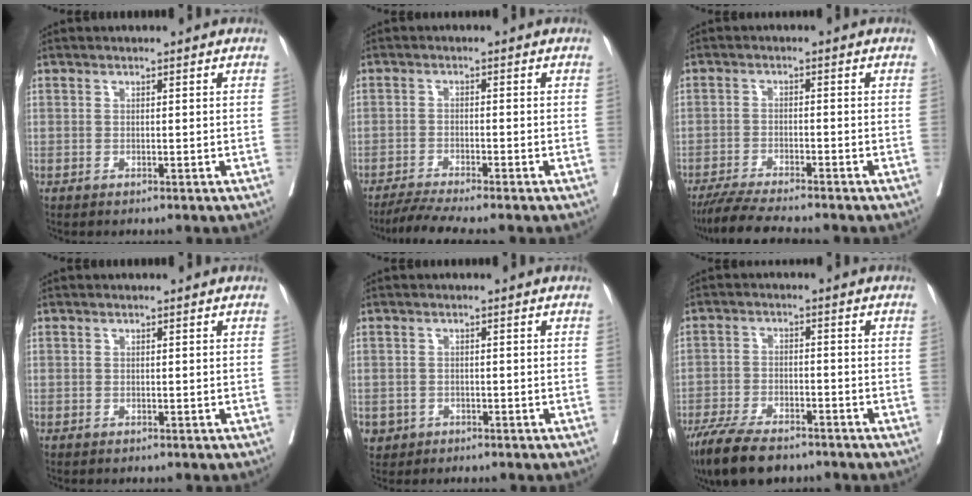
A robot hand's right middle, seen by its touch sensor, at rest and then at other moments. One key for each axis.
{"total": 5.7, "fx": -5.0, "fy": -0.8, "fz": 2.7, "tx": -0.038, "ty": -0.015, "tz": -0.085}
{"total": 7.4, "fx": -6.5, "fy": -0.2, "fz": 3.4, "tx": -0.052, "ty": -0.022, "tz": -0.112}
{"total": 0.0}
{"total": 2.6, "fx": -1.3, "fy": 2.3, "fz": 0.2, "tx": 0.001, "ty": 0.007, "tz": -0.020}
{"total": 10.7, "fx": -8.3, "fy": 3.3, "fz": 5.9, "tx": -0.103, "ty": -0.019, "tz": -0.141}